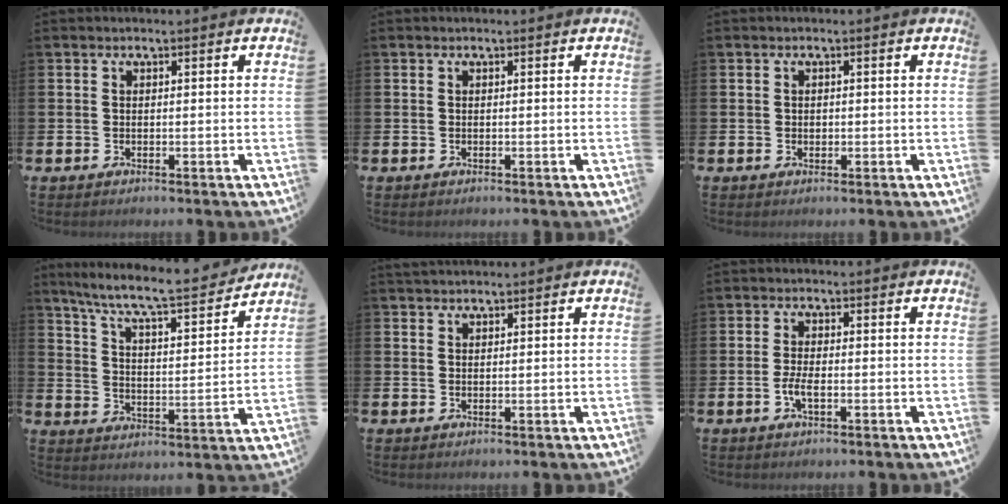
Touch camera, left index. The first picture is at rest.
{"total": 0.0}
{"total": 0.7, "force": [0.0, 0.6, 0.2], "torque": [0.010, 0.000, -0.004]}
{"total": 8.6, "force": [7.8, 0.8, 3.5], "torque": [-0.098, -0.055, 0.130]}
{"total": 1.3, "force": [1.3, 0.3, 0.2], "torque": [0.009, -0.002, 0.020]}
{"total": 2.5, "force": [-0.9, 0.8, 2.2], "torque": [-0.040, -0.003, -0.020]}